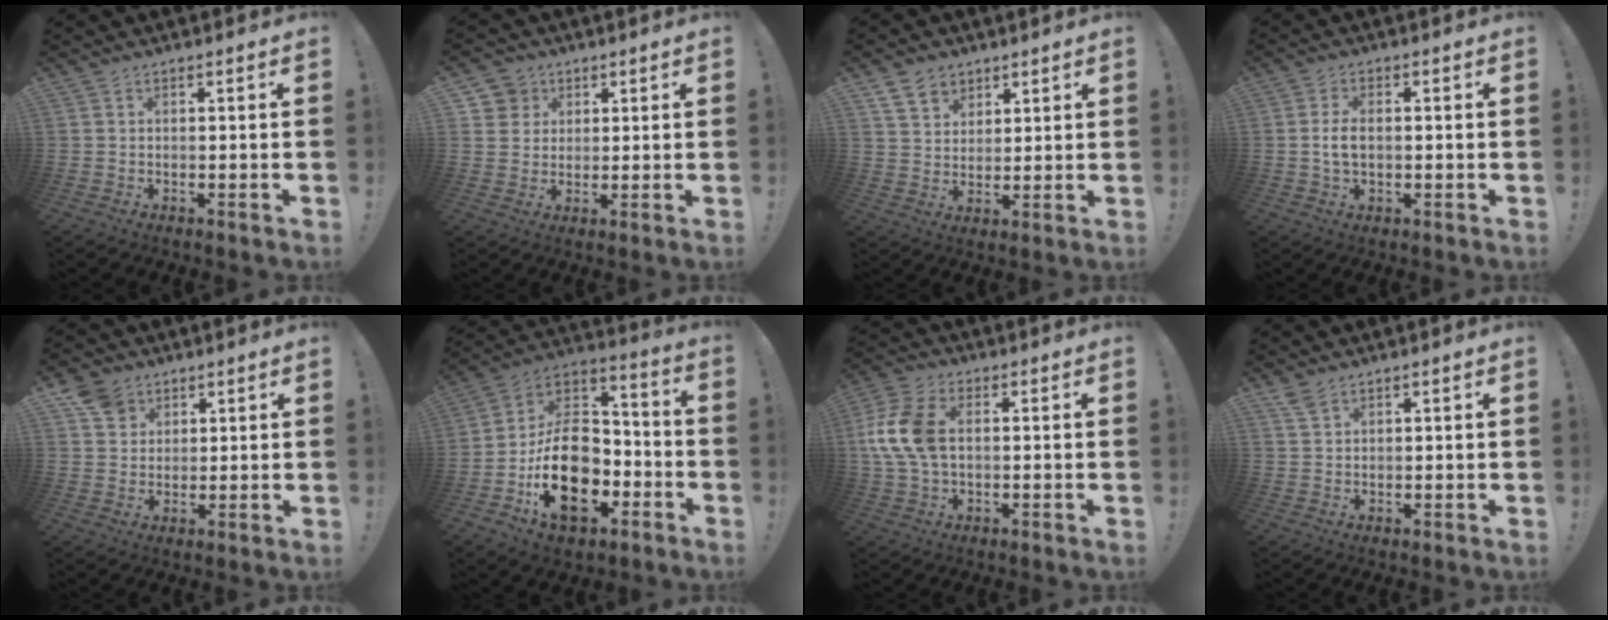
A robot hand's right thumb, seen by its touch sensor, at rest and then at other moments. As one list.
[{"total": 6.3, "force": [2.5, 5.8, 0.7], "torque": [-0.011, -0.015, 0.050]}, {"total": 8.0, "force": [5.2, 5.6, 2.3], "torque": [-0.036, -0.027, 0.101]}, {"total": 4.6, "force": [0.0, 2.7, 3.8], "torque": [-0.059, 0.000, -0.004]}, {"total": 7.4, "force": [4.2, 5.8, 1.8], "torque": [-0.016, -0.025, 0.083]}, {"total": 22.2, "force": [-7.8, 14.9, 14.4], "torque": [-0.234, 0.039, -0.119]}, {"total": 13.4, "force": [1.4, 8.7, 10.1], "torque": [-0.214, 0.011, 0.031]}, {"total": 3.1, "force": [2.4, 1.4, 1.5], "torque": [-0.016, -0.015, 0.043]}]